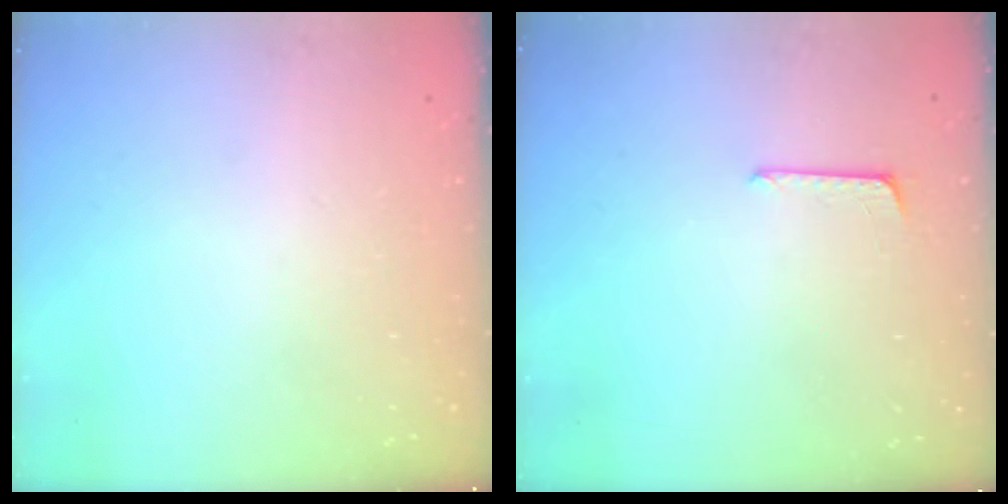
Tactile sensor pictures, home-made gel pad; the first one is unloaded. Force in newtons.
{"total": 5.0, "press": 5.0, "slide": 0.4}